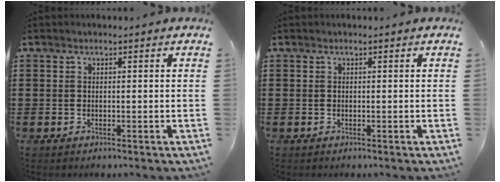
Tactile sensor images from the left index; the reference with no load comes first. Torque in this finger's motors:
{"motor_torque": [0.00, 0.00, -0.01, -0.01]}